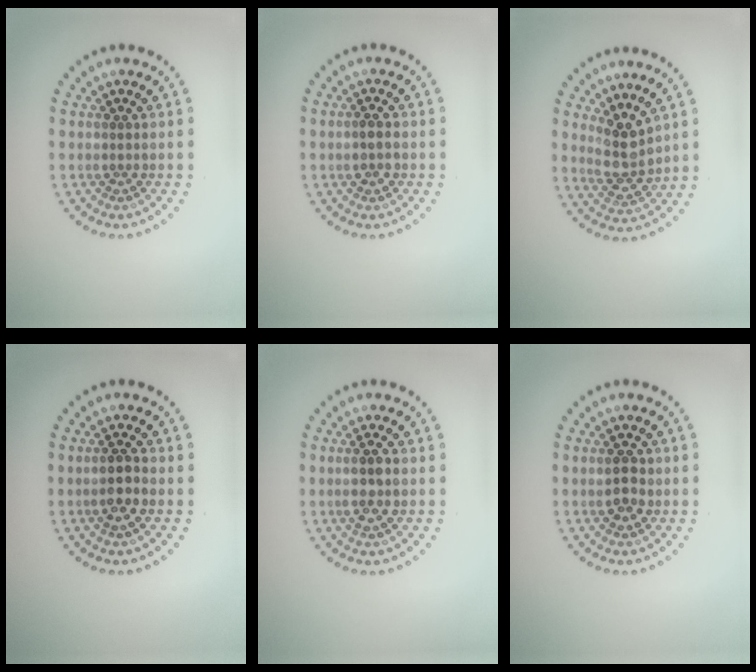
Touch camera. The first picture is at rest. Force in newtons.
{"total": 1.8, "press": 1.8, "slide": 0.1}
{"total": 3.4, "press": 2.9, "slide": 1.7}
{"total": 1.9, "press": 1.8, "slide": 0.5}
{"total": 2.3, "press": 2.2, "slide": 0.8}
{"total": 2.3, "press": 2.3, "slide": 0.2}